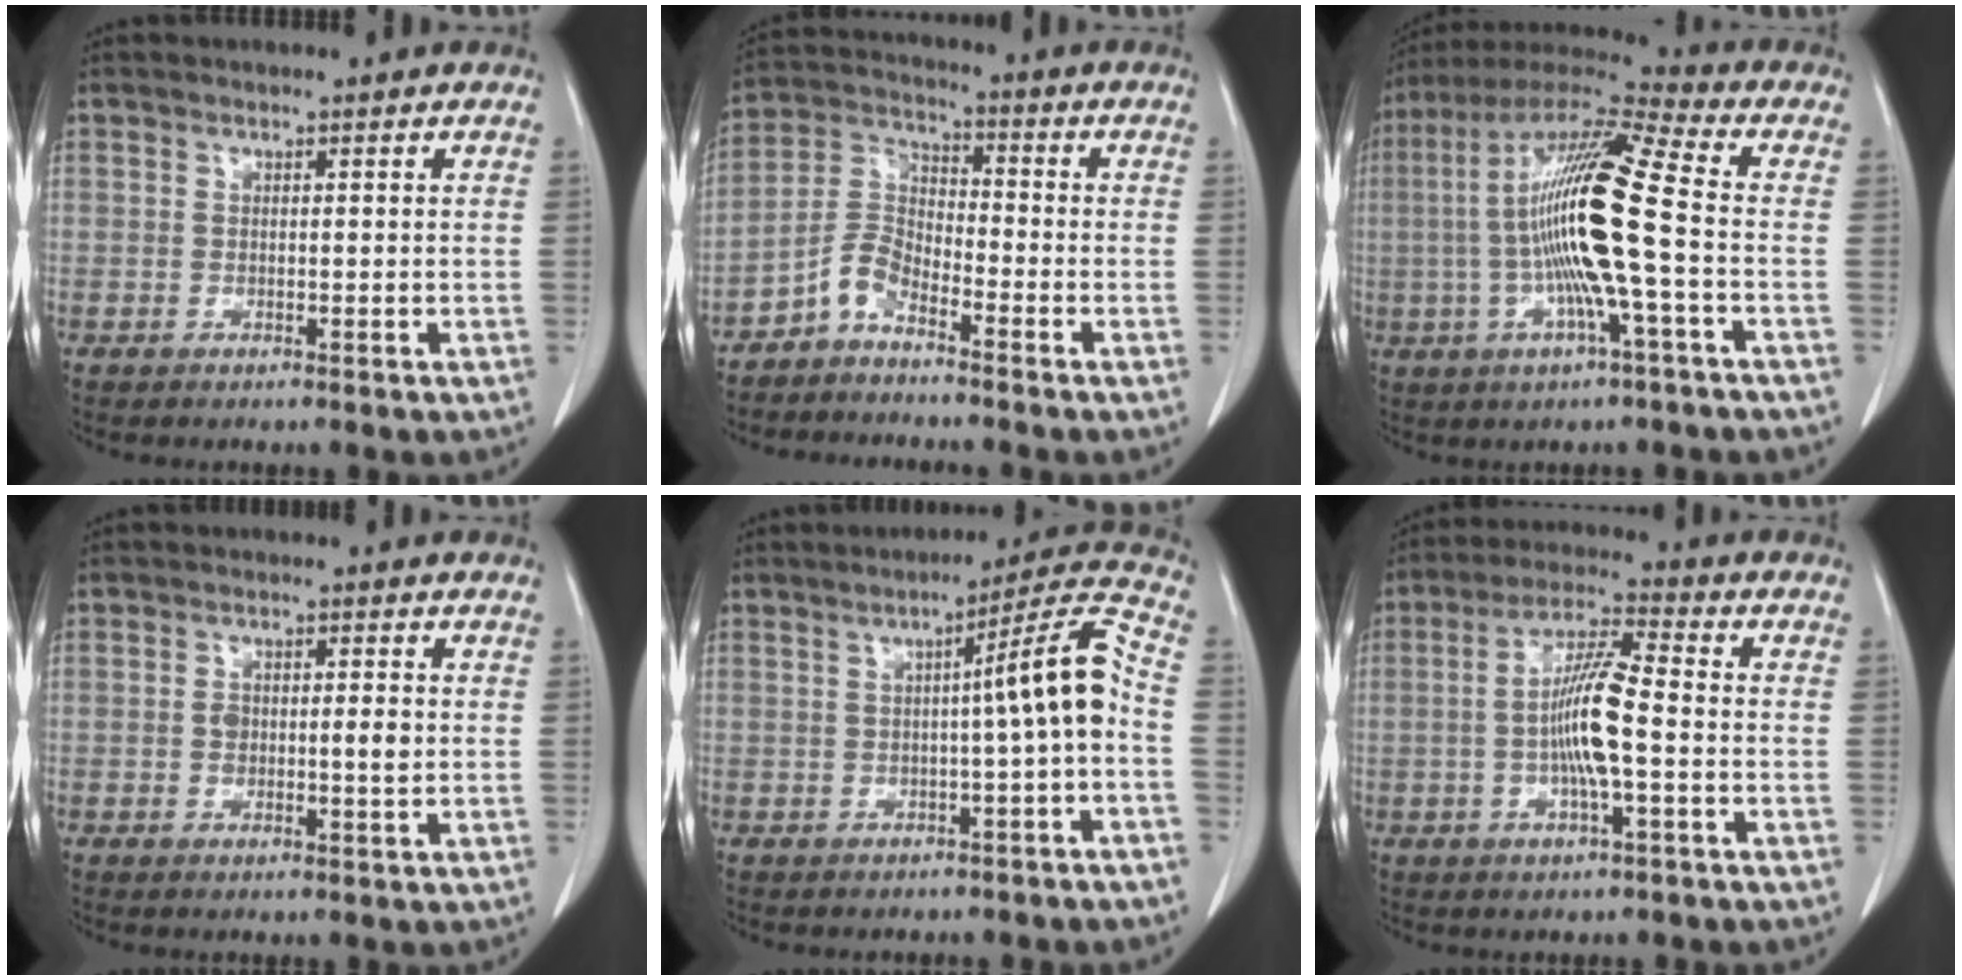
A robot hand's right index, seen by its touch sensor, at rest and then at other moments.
{"total": 5.1, "force": [-4.0, 1.8, 2.6], "torque": [-0.064, 0.001, -0.088]}
{"total": 17.5, "force": [-1.5, 0.7, 17.4], "torque": [-0.339, 0.009, -0.039]}
{"total": 3.7, "force": [0.0, 1.5, 3.4], "torque": [-0.058, 0.005, 0.006]}
{"total": 8.8, "force": [-0.9, -0.8, 8.8], "torque": [-0.122, 0.020, -0.017]}
{"total": 9.4, "force": [-1.2, 1.1, 9.3], "torque": [-0.177, 0.007, -0.027]}